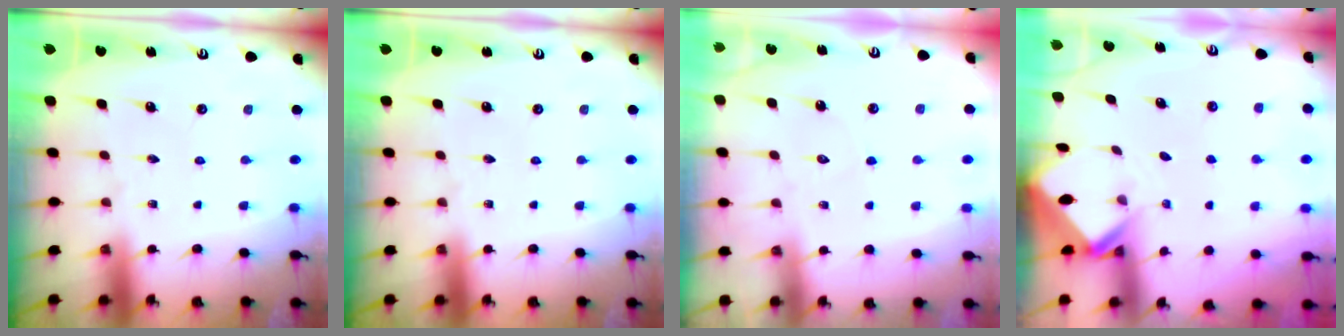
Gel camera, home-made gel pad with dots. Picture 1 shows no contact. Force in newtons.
{"total": 0.0}
{"total": 3.8, "press": 3.8, "slide": 0.3}
{"total": 2.5, "press": 2.5, "slide": 0.2}